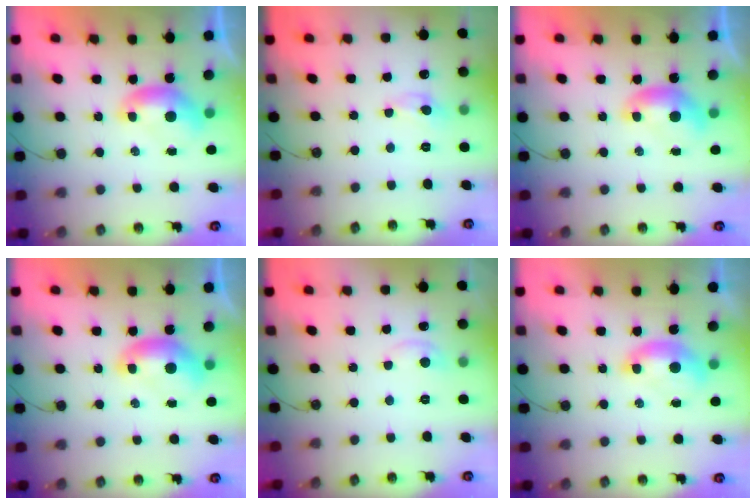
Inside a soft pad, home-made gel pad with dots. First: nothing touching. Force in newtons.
{"total": 0.0}
{"total": 0.0}
{"total": 1.5, "press": 1.4, "slide": 0.6}
{"total": 1.2, "press": 0.9, "slide": 0.8}
{"total": 1.5, "press": 1.3, "slide": 0.7}